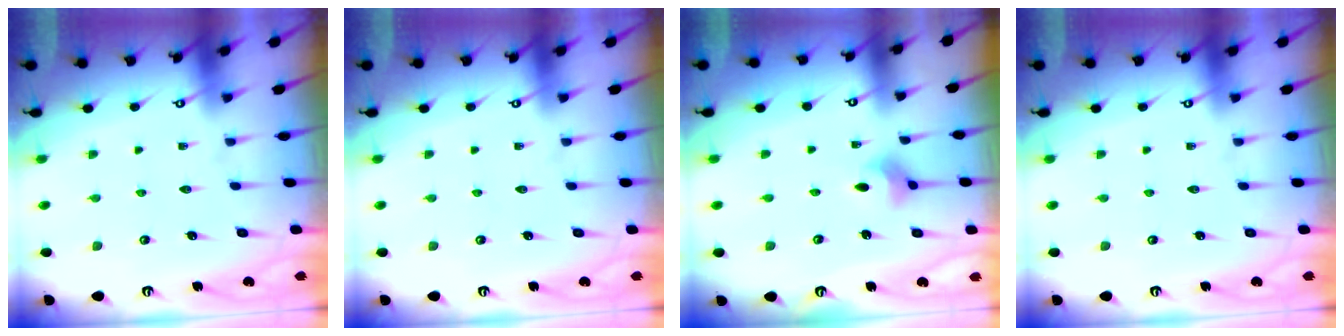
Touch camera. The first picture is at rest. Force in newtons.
{"total": 0.0}
{"total": 5.2, "press": 5.0, "slide": 1.4}
{"total": 0.0}